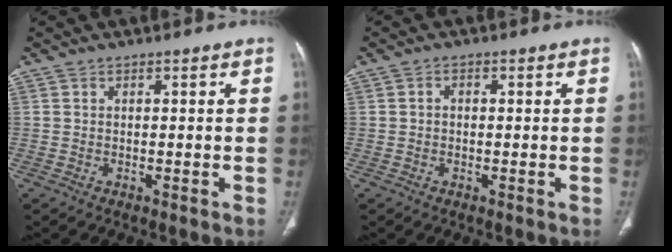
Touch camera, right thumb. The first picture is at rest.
{"total": 1.1, "force": [0.0, 0.9, 0.6], "torque": [-0.007, 0.005, -0.003]}